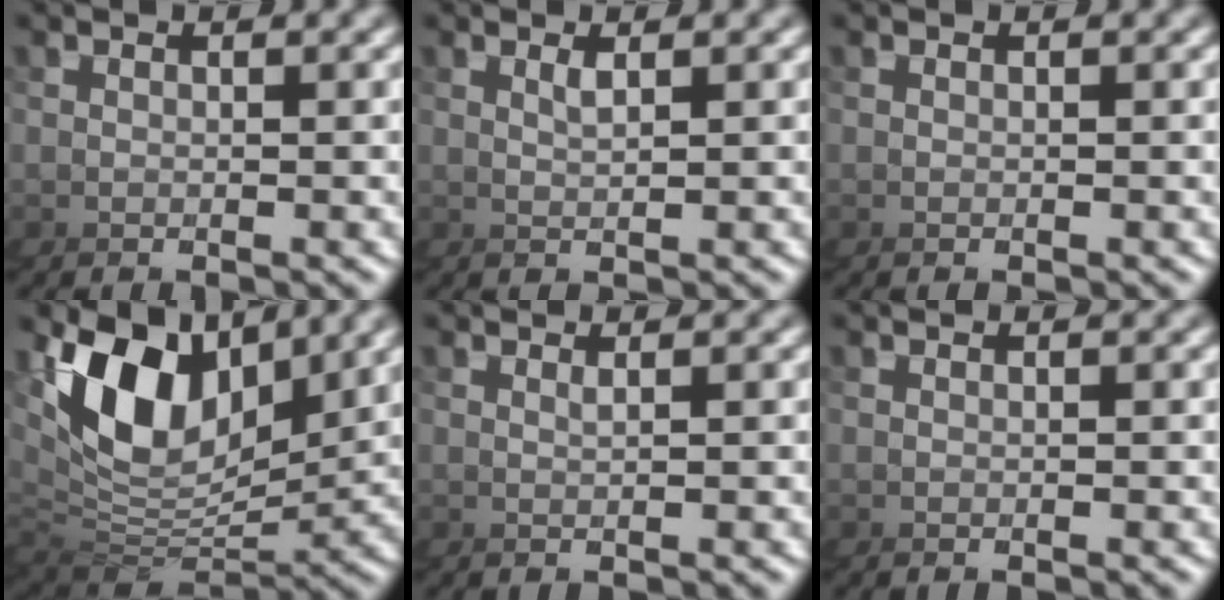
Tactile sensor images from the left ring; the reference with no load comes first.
{"total": 1.7, "force": [1.2, -1.2, -0.3], "torque": [-0.014, 0.005, 0.017]}
{"total": 0.0}
{"total": 6.4, "force": [3.0, 4.3, 3.6], "torque": [-0.095, 0.011, 0.037]}
{"total": 1.1, "force": [0.7, -0.8, 0.1], "torque": [-0.010, 0.005, 0.012]}
{"total": 0.0}